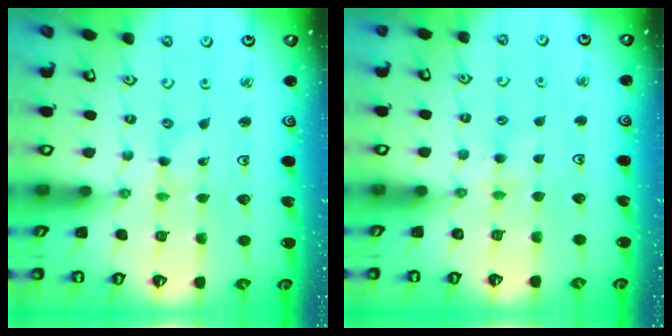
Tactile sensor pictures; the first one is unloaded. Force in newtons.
{"total": 3.9, "press": 3.8, "slide": 0.7}